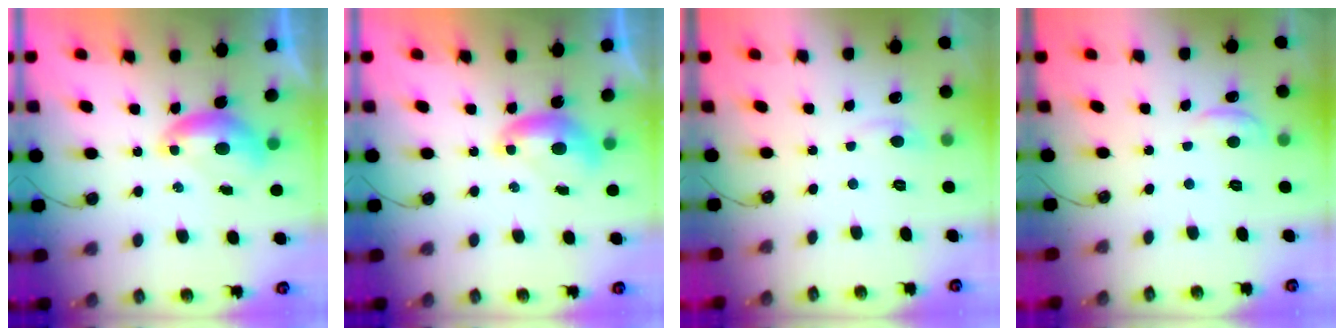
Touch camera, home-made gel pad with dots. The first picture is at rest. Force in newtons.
{"total": 0.0}
{"total": 0.8, "press": 0.4, "slide": 0.6}
{"total": 1.6, "press": 1.3, "slide": 0.8}